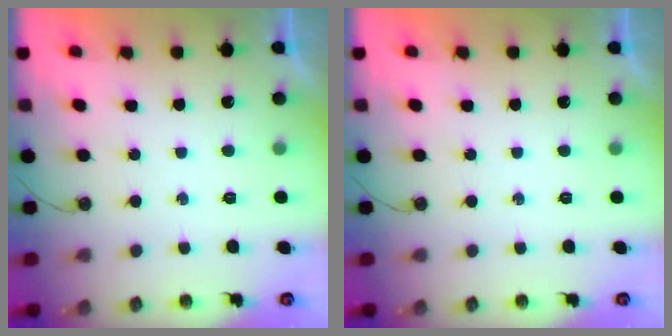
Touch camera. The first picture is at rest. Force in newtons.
{"total": 0.0}